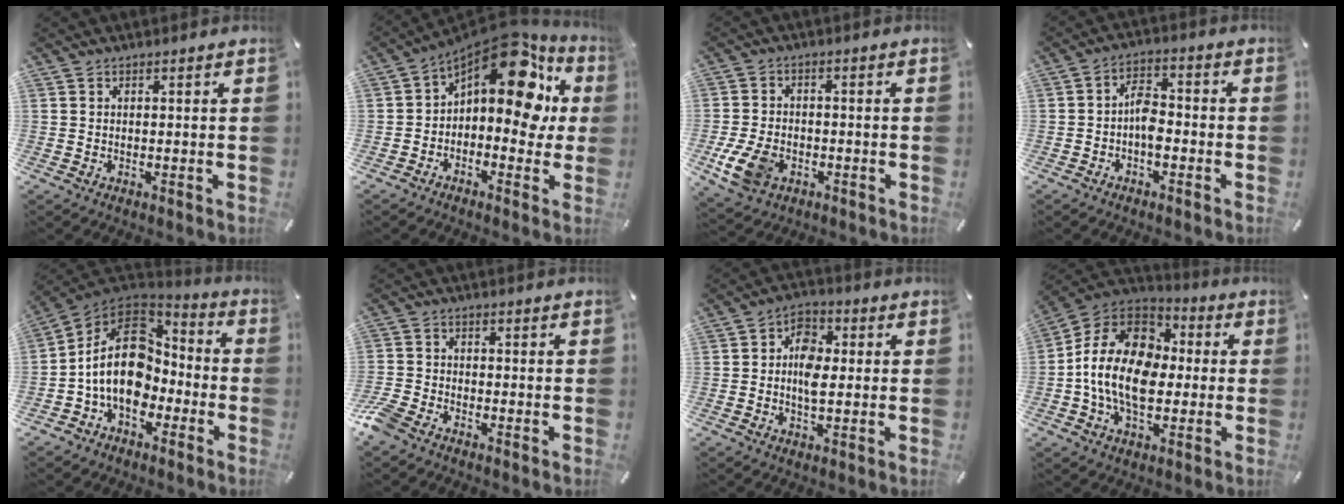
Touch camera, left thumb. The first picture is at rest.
{"total": 15.4, "force": [7.2, 7.5, 11.4], "torque": [-0.159, -0.059, 0.118]}
{"total": 8.9, "force": [-3.3, 6.2, 5.5], "torque": [-0.130, 0.006, -0.059]}
{"total": 5.9, "force": [-2.3, 3.4, 4.3], "torque": [-0.083, 0.016, -0.044]}
{"total": 16.9, "force": [-2.0, 12.7, 11.0], "torque": [-0.210, 0.009, -0.035]}
{"total": 4.3, "force": [-3.3, 2.1, 1.8], "torque": [-0.059, 0.009, -0.071]}
{"total": 7.2, "force": [-0.2, 4.6, 5.6], "torque": [-0.093, 0.009, -0.007]}
{"total": 17.0, "force": [-2.4, 12.3, 11.5], "torque": [-0.242, 0.023, -0.044]}